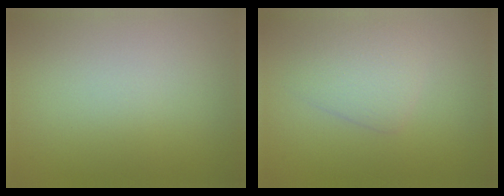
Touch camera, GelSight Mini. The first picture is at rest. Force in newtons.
{"total": 2.6, "press": 2.6, "slide": 0.1}